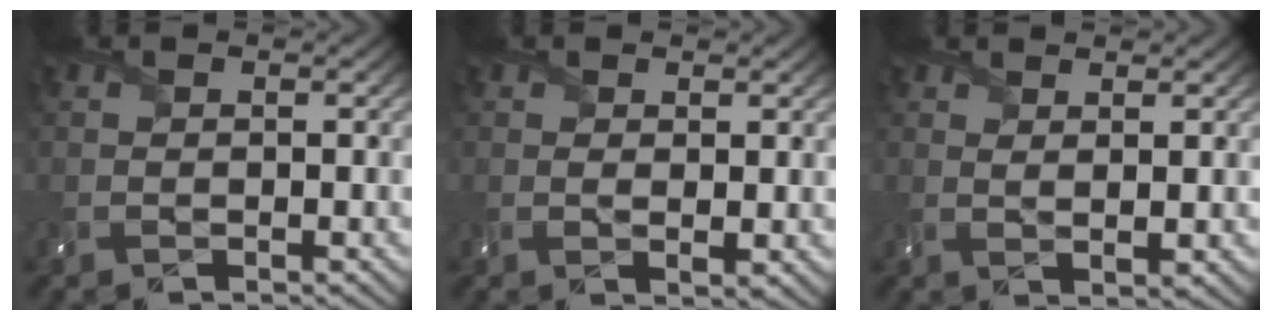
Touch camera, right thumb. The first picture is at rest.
{"total": 2.1, "force": [0.4, 0.8, 1.9], "torque": [-0.035, -0.008, 0.015]}
{"total": 1.9, "force": [1.2, -0.1, 1.5], "torque": [-0.032, -0.002, 0.027]}